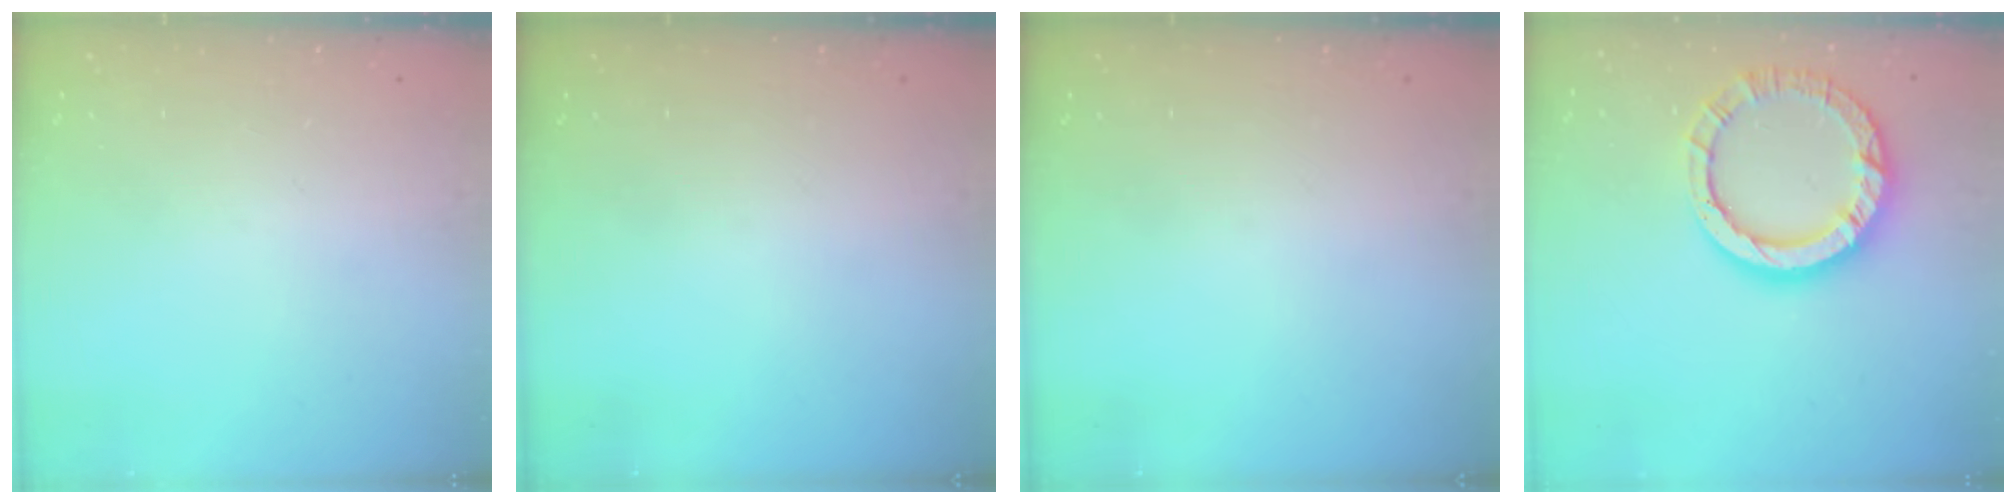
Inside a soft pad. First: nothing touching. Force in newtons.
{"total": 0.0}
{"total": 0.0}
{"total": 13.3, "press": 13.2, "slide": 1.4}